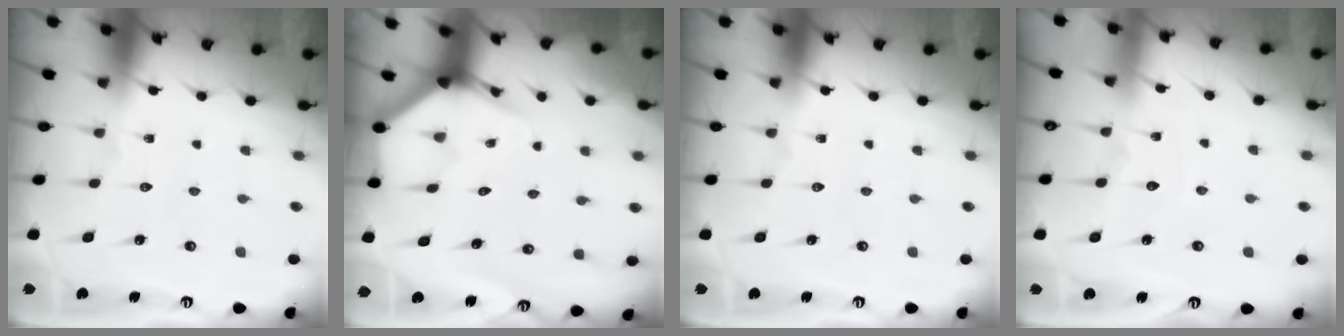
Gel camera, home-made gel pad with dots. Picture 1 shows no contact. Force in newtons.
{"total": 3.9, "press": 3.9, "slide": 0.2}
{"total": 0.0}
{"total": 4.4, "press": 4.4, "slide": 0.4}